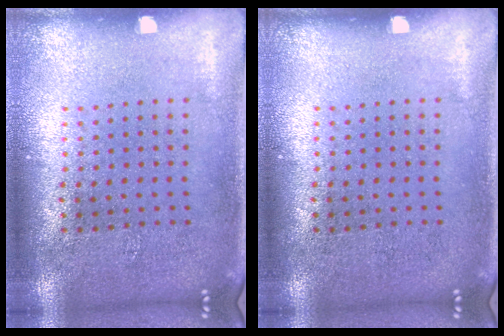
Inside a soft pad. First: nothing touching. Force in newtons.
{"total": 0.0}